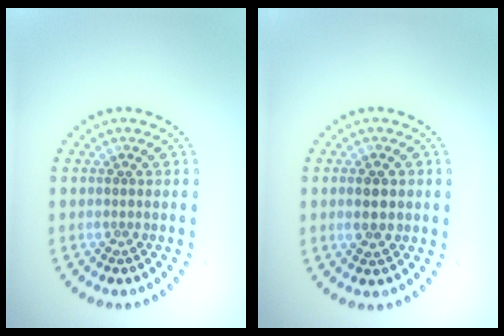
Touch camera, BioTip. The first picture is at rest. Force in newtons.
{"total": 2.2, "press": 2.2, "slide": 0.2}